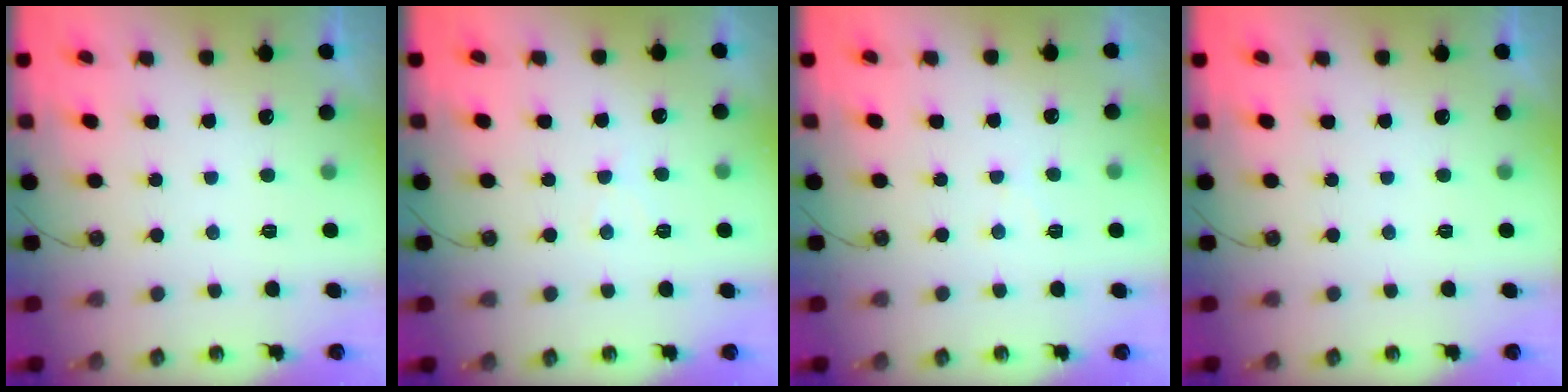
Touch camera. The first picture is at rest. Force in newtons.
{"total": 4.1, "press": 4.1, "slide": 0.7}
{"total": 4.7, "press": 4.7, "slide": 0.6}
{"total": 0.0}